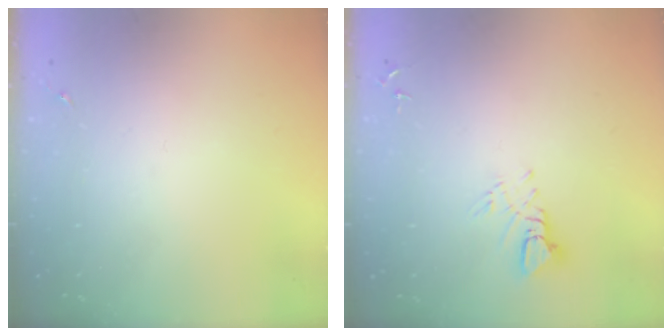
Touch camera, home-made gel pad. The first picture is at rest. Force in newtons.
{"total": 5.6, "press": 5.6, "slide": 0.6}